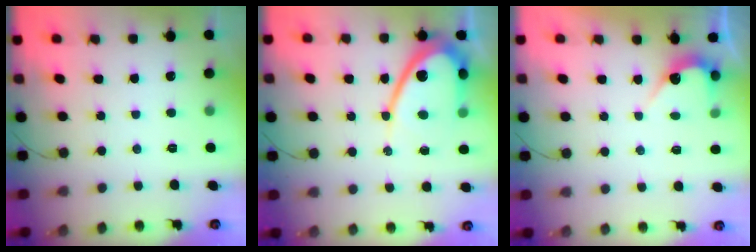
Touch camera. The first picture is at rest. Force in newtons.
{"total": 13.2, "press": 13.2, "slide": 1.1}
{"total": 3.7, "press": 3.7, "slide": 0.2}